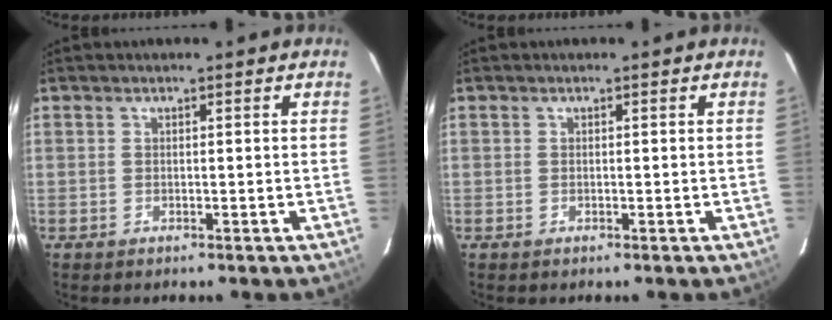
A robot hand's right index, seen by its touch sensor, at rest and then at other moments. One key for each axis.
{"total": 0.0}